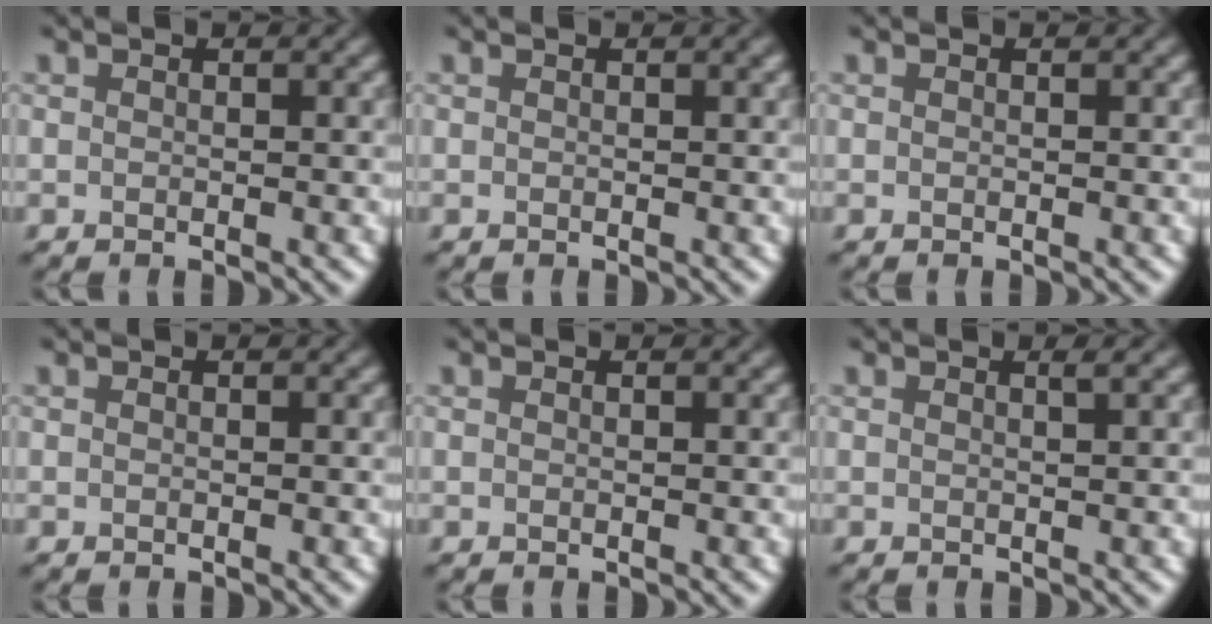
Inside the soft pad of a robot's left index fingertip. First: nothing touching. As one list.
[{"total": 0.5, "force": [0.3, 0.1, 0.4], "torque": [-0.004, 0.002, 0.003]}, {"total": 0.0}, {"total": 0.0}, {"total": 0.0}, {"total": 0.8, "force": [0.4, 0.2, 0.7], "torque": [-0.001, 0.001, 0.005]}]